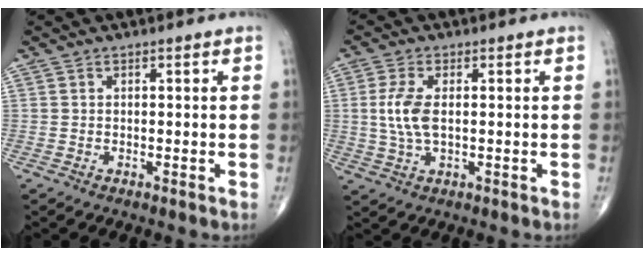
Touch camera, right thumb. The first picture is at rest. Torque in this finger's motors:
{"motor_torque": [-0.35, 0.25, 0.81, 0.18, 0.04]}